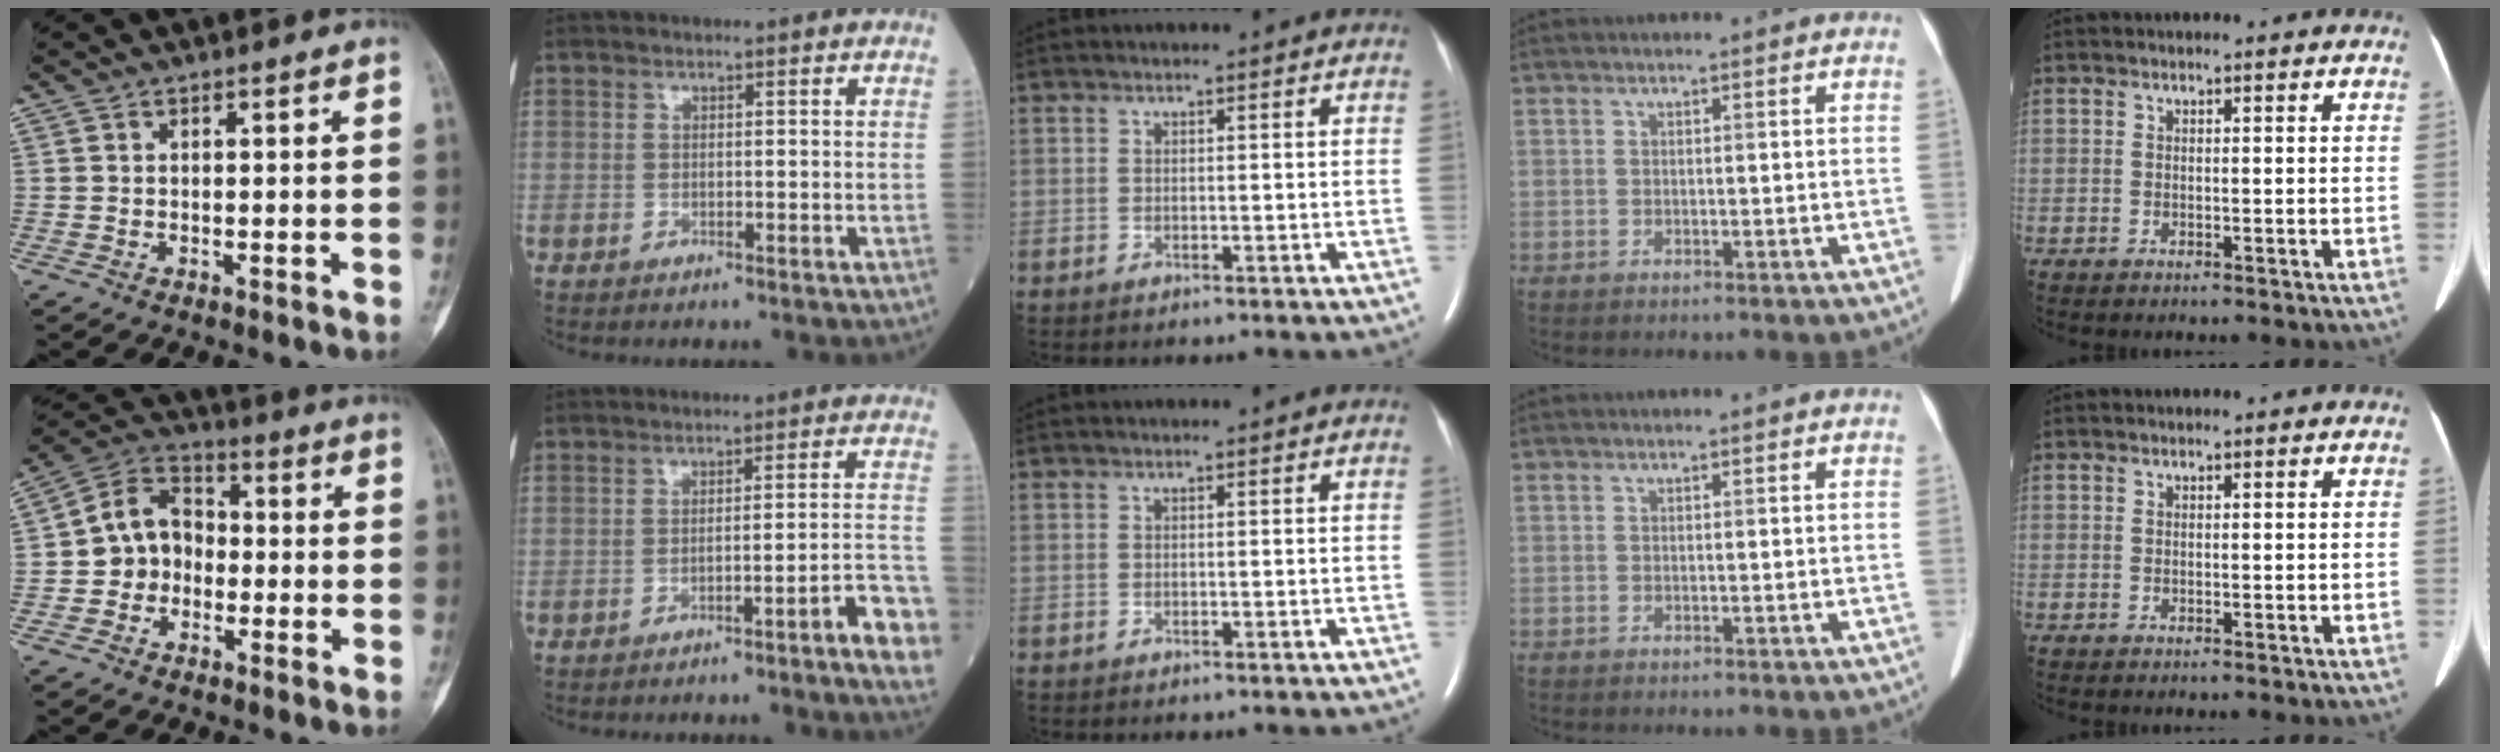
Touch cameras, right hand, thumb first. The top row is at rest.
{"thumb": {"total": 9.4, "force": [-1.6, 7.9, 5.0], "torque": [-0.065, 0.040, -0.044]}, "index": {"total": 7.3, "force": [-3.7, -0.1, 6.3], "torque": [-0.061, 0.012, -0.048]}}